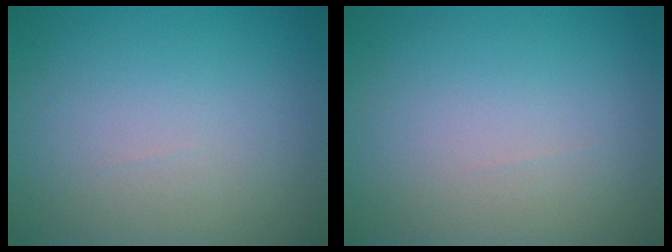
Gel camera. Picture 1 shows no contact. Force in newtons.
{"total": 0.0}